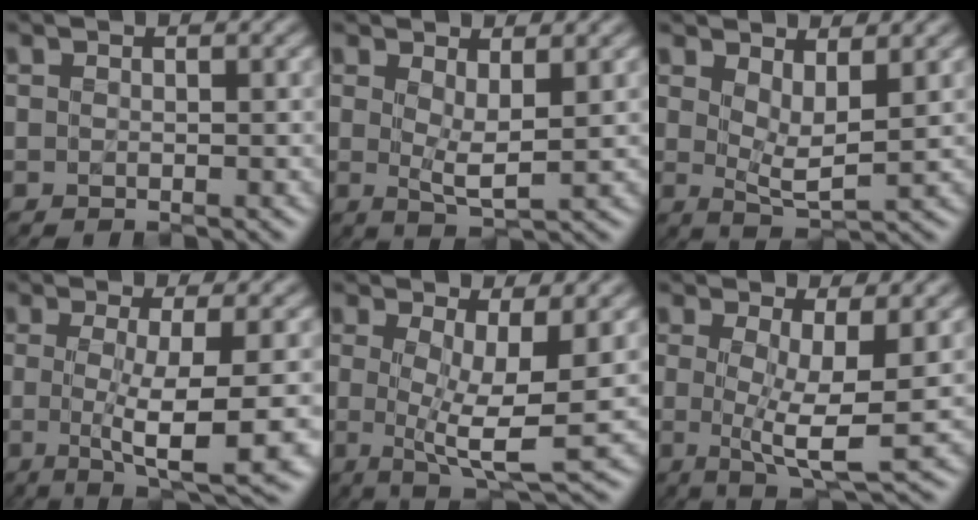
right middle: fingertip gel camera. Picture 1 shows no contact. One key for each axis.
{"total": 2.1, "fx": 0.6, "fy": 0.3, "fz": 2.0, "tx": -0.042, "ty": -0.007, "tz": 0.011}
{"total": 2.6, "fx": 1.0, "fy": 0.6, "fz": 2.3, "tx": -0.047, "ty": -0.011, "tz": 0.021}
{"total": 6.2, "fx": -1.1, "fy": 0.4, "fz": 6.1, "tx": -0.102, "ty": -0.012, "tz": -0.018}
{"total": 5.0, "fx": -0.2, "fy": 0.7, "fz": 4.9, "tx": -0.088, "ty": -0.011, "tz": -0.002}
{"total": 4.4, "fx": -0.2, "fy": 0.4, "fz": 4.4, "tx": -0.078, "ty": -0.009, "tz": -0.004}